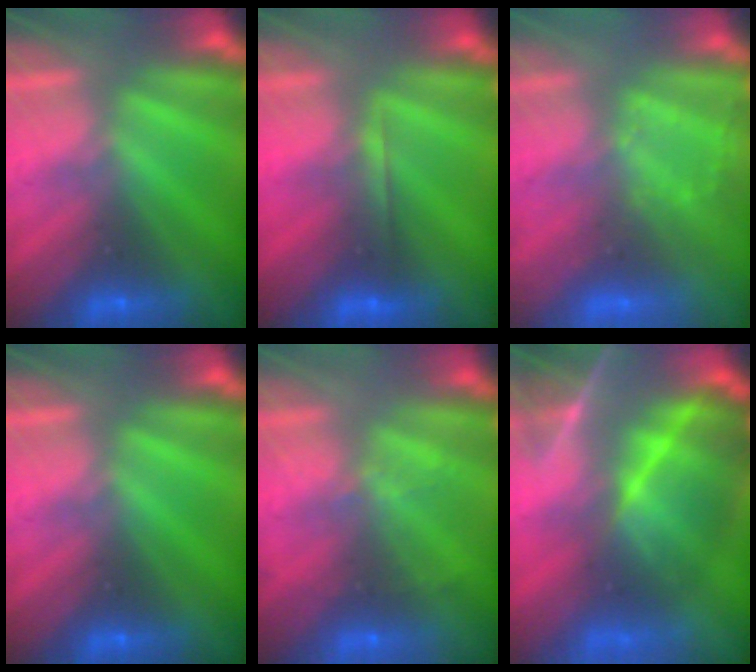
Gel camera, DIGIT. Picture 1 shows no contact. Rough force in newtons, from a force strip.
{"total": 1.7}
{"total": 2.9}
{"total": 0.0}
{"total": 2.3}
{"total": 7.7}